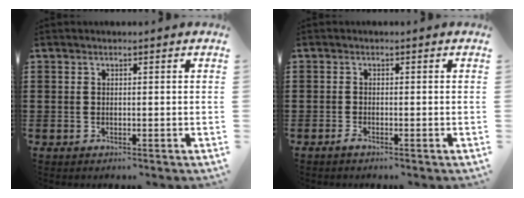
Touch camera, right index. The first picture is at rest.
{"total": 0.9, "force": [-0.7, 0.0, 0.5], "torque": [-0.019, -0.010, -0.015]}